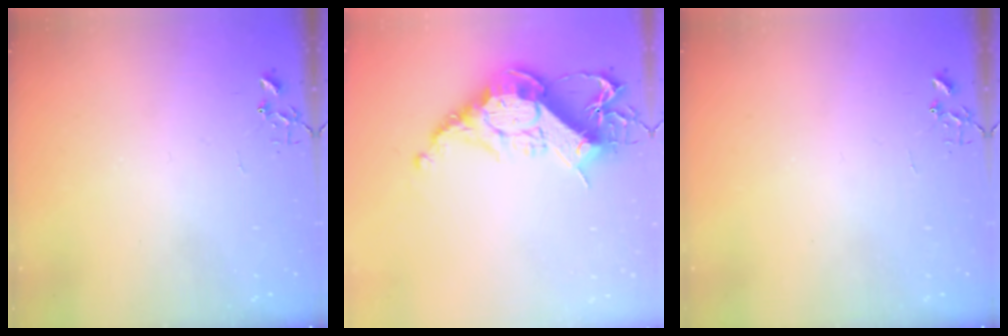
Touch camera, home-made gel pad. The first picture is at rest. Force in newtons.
{"total": 18.5, "press": 18.4, "slide": 1.5}
{"total": 0.0}